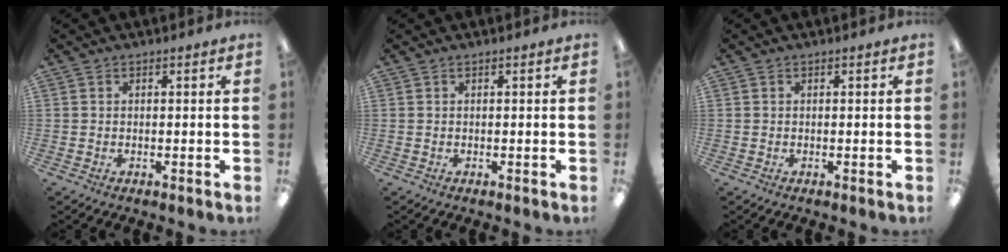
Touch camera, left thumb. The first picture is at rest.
{"total": 0.0}
{"total": 0.0}